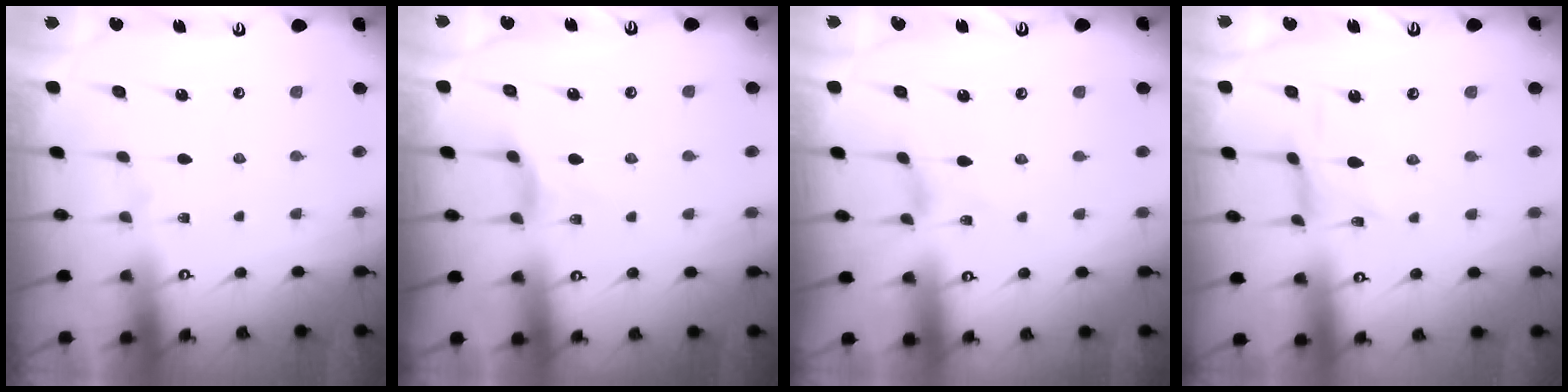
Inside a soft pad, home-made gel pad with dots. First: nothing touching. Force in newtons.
{"total": 3.0, "press": 3.0, "slide": 0.5}
{"total": 0.0}
{"total": 1.2, "press": 1.1, "slide": 0.4}